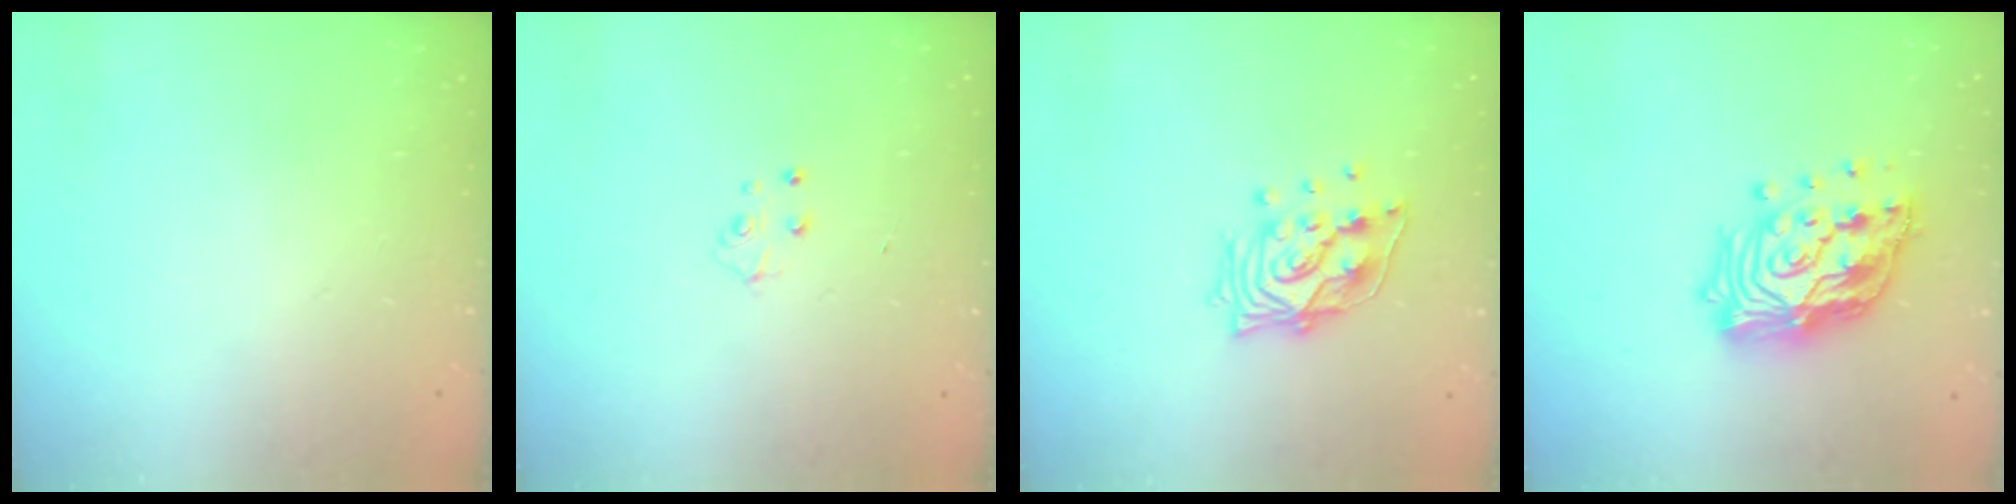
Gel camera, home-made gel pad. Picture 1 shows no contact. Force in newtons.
{"total": 4.0, "press": 4.0, "slide": 0.5}
{"total": 14.1, "press": 14.0, "slide": 1.8}
{"total": 19.2, "press": 19.1, "slide": 1.9}